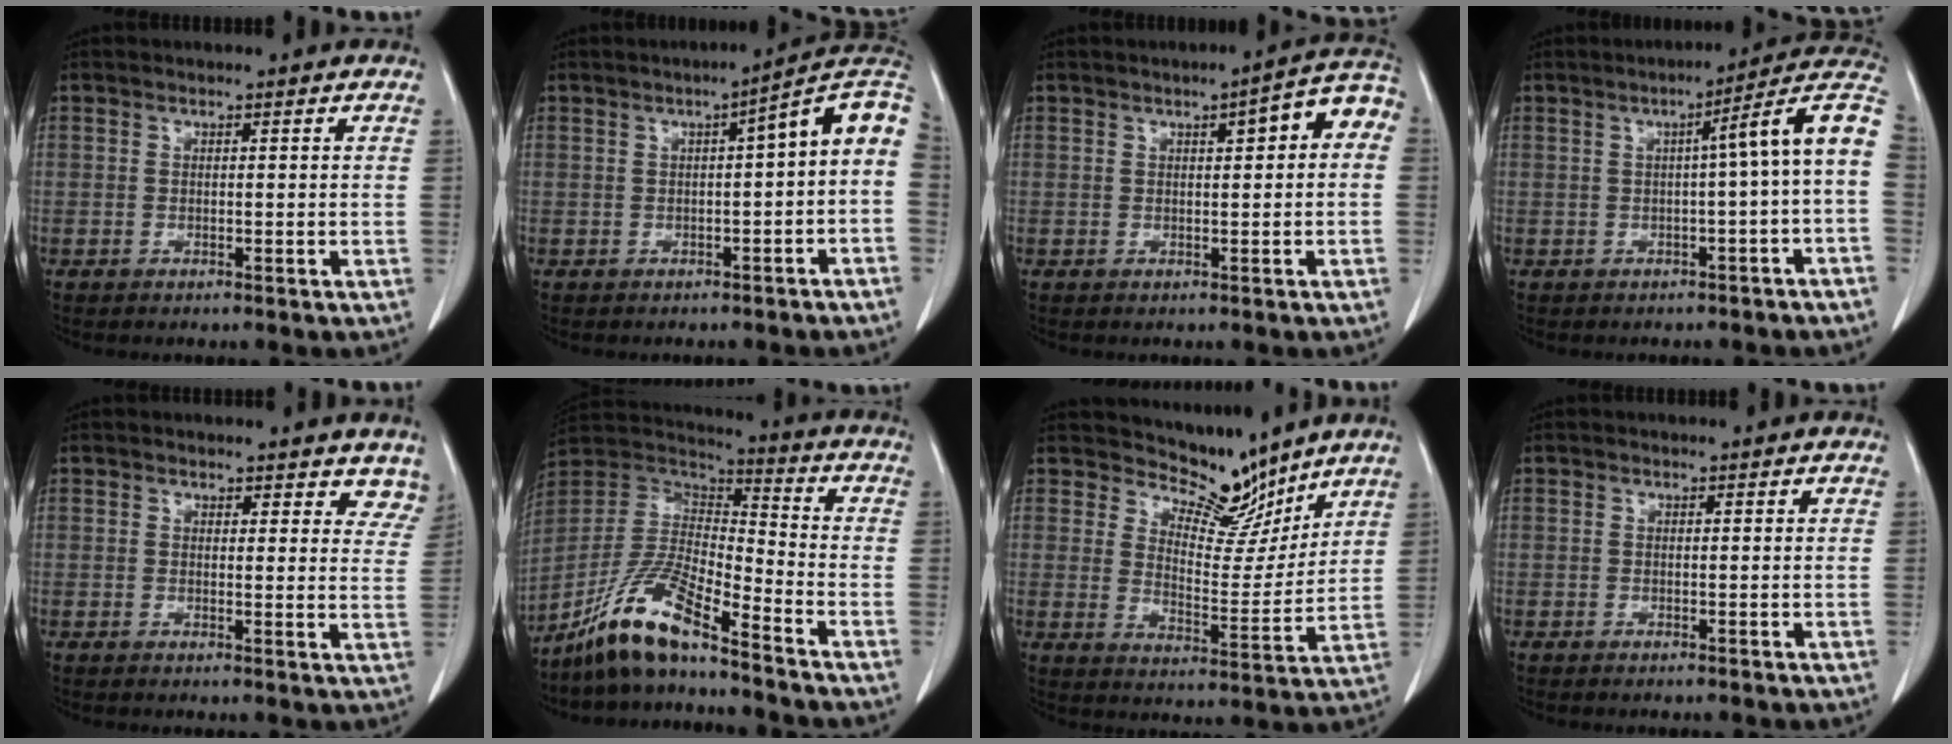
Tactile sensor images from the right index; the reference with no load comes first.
{"total": 8.7, "force": [0.1, 1.3, 8.6], "torque": [-0.110, 0.031, -0.007]}
{"total": 6.2, "force": [1.3, 1.5, 5.9], "torque": [-0.072, 0.027, 0.009]}
{"total": 9.1, "force": [-0.2, -0.7, 9.1], "torque": [-0.110, 0.028, -0.011]}
{"total": 6.6, "force": [5.9, 2.7, 1.2], "torque": [0.026, -0.014, 0.044]}
{"total": 13.0, "force": [-9.8, 1.7, 8.5], "torque": [-0.176, 0.001, -0.186]}
{"total": 8.3, "force": [7.7, 2.8, 1.5], "torque": [-0.020, -0.020, 0.125]}
{"total": 0.0}